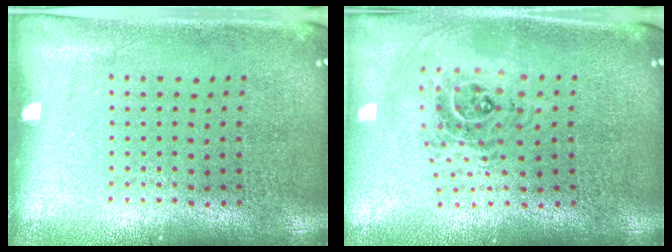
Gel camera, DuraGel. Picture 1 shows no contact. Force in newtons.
{"total": 1.2, "press": 1.1, "slide": 0.5}